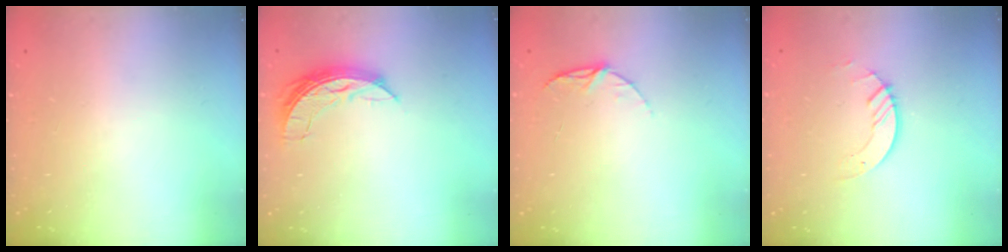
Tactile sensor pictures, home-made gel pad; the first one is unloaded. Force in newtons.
{"total": 7.6, "press": 7.5, "slide": 1.1}
{"total": 5.6, "press": 5.6, "slide": 0.5}
{"total": 2.8, "press": 2.8, "slide": 0.3}